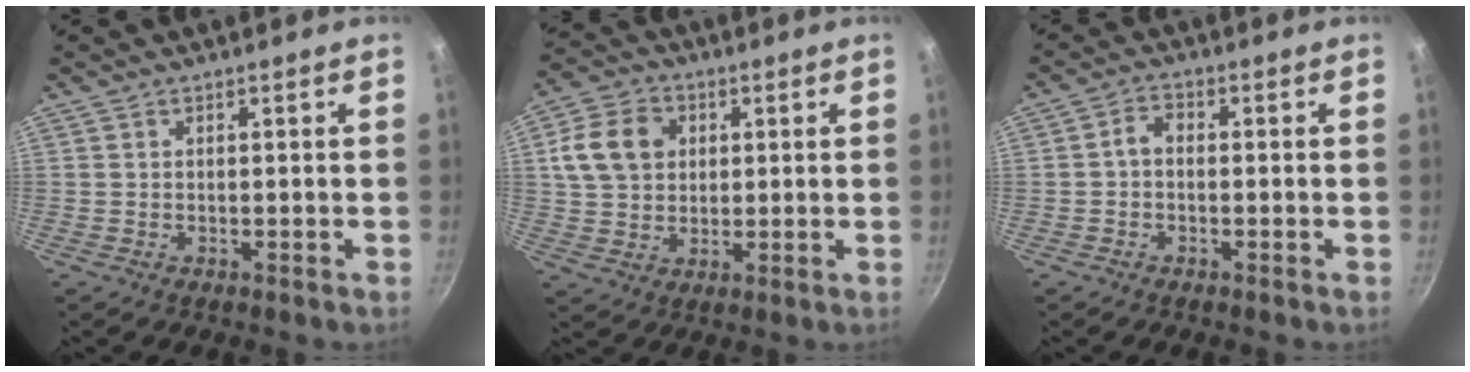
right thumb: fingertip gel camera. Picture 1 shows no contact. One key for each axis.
{"total": 10.9, "fx": 2.7, "fy": 8.6, "fz": 6.1, "tx": -0.094, "ty": 0.007, "tz": 0.042}
{"total": 2.7, "fx": -0.6, "fy": 1.9, "fz": 1.8, "tx": -0.033, "ty": 0.018, "tz": -0.018}